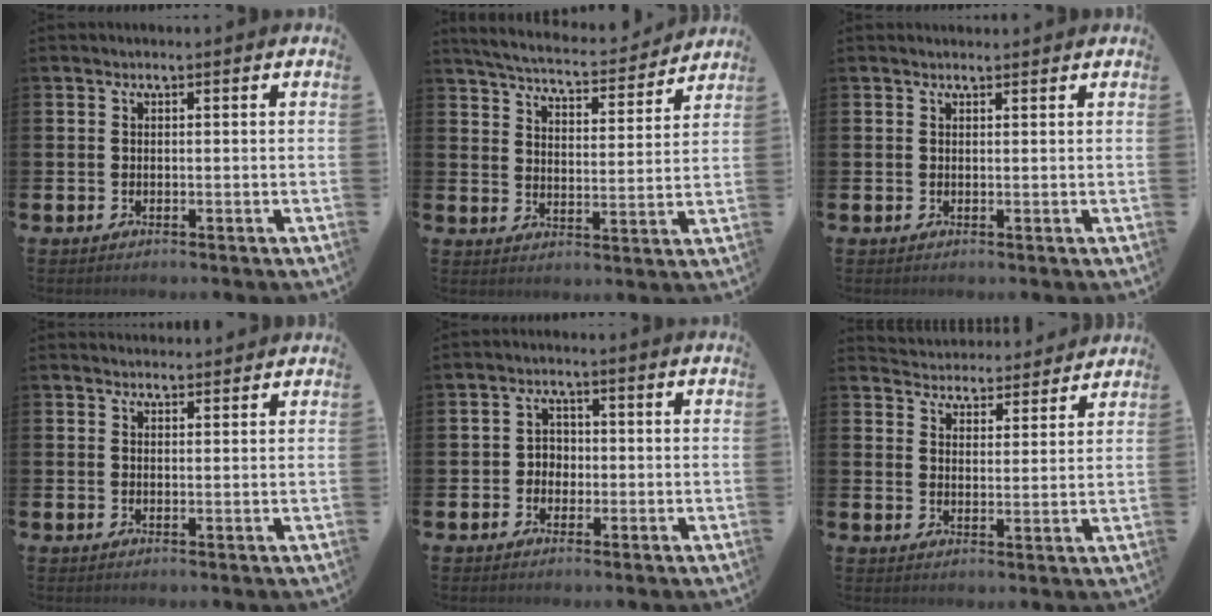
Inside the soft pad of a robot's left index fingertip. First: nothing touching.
{"total": 5.5, "force": [5.3, 0.6, 1.1], "torque": [-0.040, -0.045, 0.088]}
{"total": 0.8, "force": [0.8, 0.2, 0.1], "torque": [0.007, -0.002, 0.013]}
{"total": 2.1, "force": [2.0, 0.4, -0.1], "torque": [0.007, -0.010, 0.036]}
{"total": 2.4, "force": [-0.6, 2.2, 0.9], "torque": [-0.010, 0.003, -0.019]}
{"total": 4.7, "force": [4.5, 0.9, -0.4], "torque": [-0.011, -0.039, 0.079]}